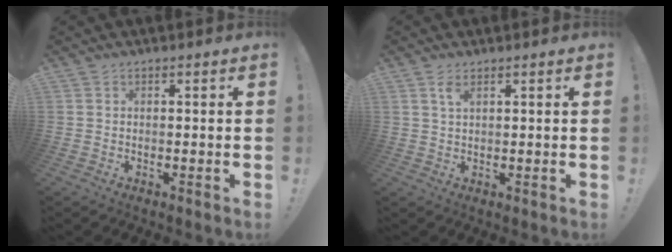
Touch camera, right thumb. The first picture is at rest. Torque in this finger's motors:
{"motor_torque": [-0.18, -0.24, -0.14, 0.09, 0.01]}